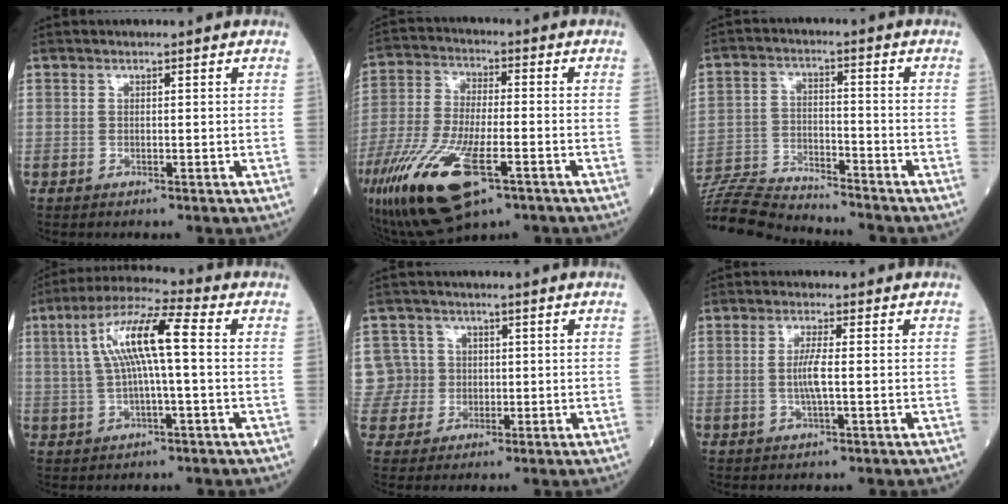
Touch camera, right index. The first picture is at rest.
{"total": 18.3, "force": [-9.2, 5.8, 14.8], "torque": [-0.325, -0.037, -0.162]}
{"total": 12.2, "force": [-12.0, 0.0, 2.2], "torque": [-0.040, 0.000, -0.217]}
{"total": 10.9, "force": [1.3, 1.2, 10.7], "torque": [-0.207, 0.028, 0.022]}
{"total": 7.7, "force": [0.9, 7.6, 0.4], "torque": [-0.016, 0.033, 0.027]}
{"total": 3.5, "force": [-0.3, 0.2, 3.4], "torque": [-0.072, -0.004, -0.006]}